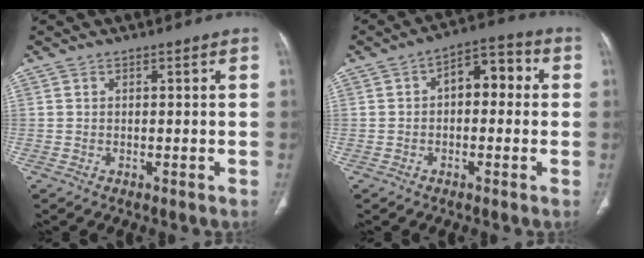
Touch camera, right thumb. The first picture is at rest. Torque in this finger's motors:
{"motor_torque": [1.56, 3.15, 0.56, -0.47, 0.01]}